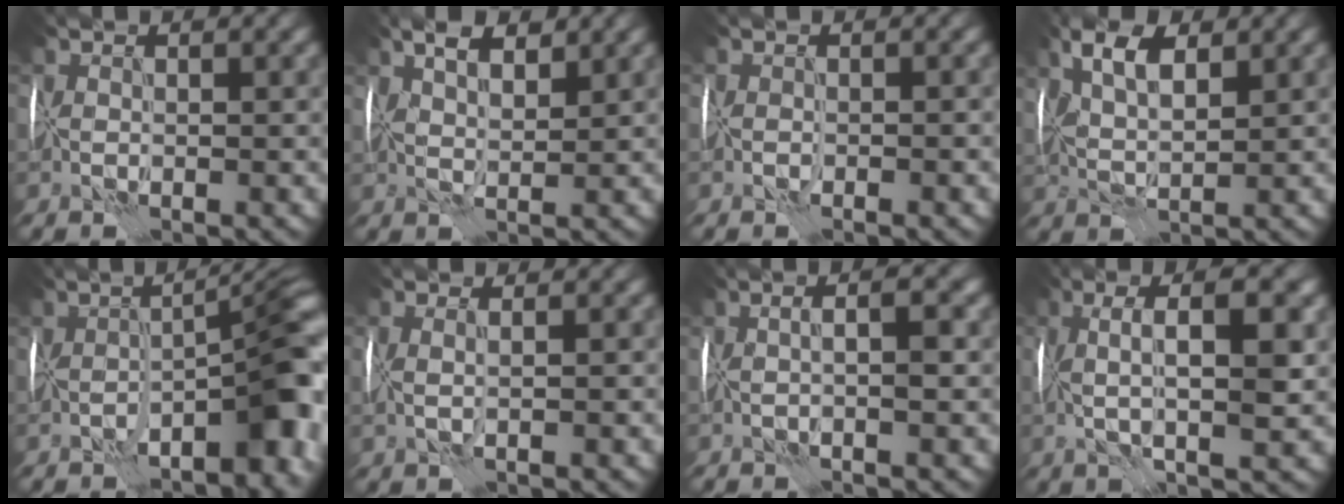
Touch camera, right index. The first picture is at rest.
{"total": 4.5, "force": [2.5, 1.8, 3.2], "torque": [-0.049, 0.009, 0.031]}
{"total": 1.0, "force": [-0.7, 0.4, 0.6], "torque": [-0.006, -0.010, -0.009]}
{"total": 5.4, "force": [2.3, 2.3, 4.4], "torque": [-0.085, 0.006, 0.039]}
{"total": 8.3, "force": [-3.3, 2.6, 7.2], "torque": [-0.084, -0.006, -0.048]}
{"total": 1.6, "force": [0.5, 0.4, 1.4], "torque": [-0.010, 0.006, -0.003]}
{"total": 2.3, "force": [0.0, 0.3, 2.3], "torque": [-0.015, 0.004, -0.009]}
{"total": 6.0, "force": [0.8, 0.9, 5.8], "torque": [-0.094, 0.005, 0.009]}